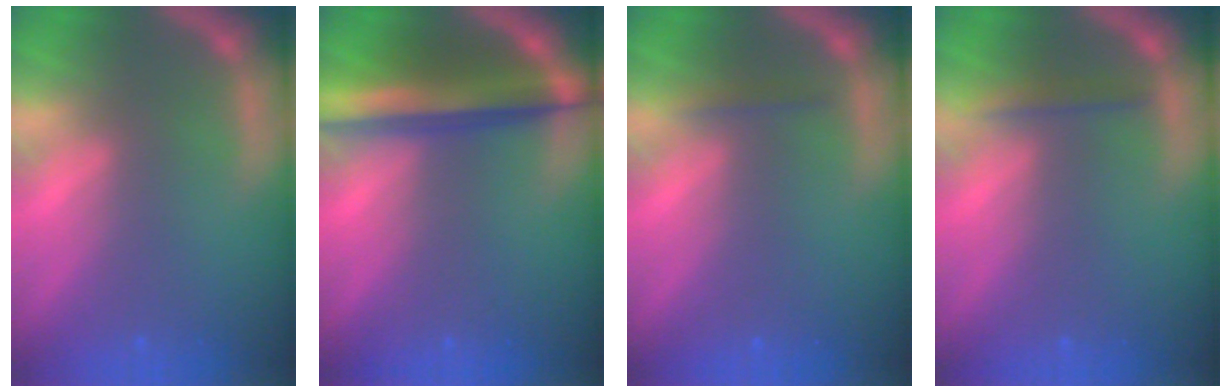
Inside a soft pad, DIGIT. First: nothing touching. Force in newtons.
{"total": 6.5}
{"total": 0.9}
{"total": 1.4}